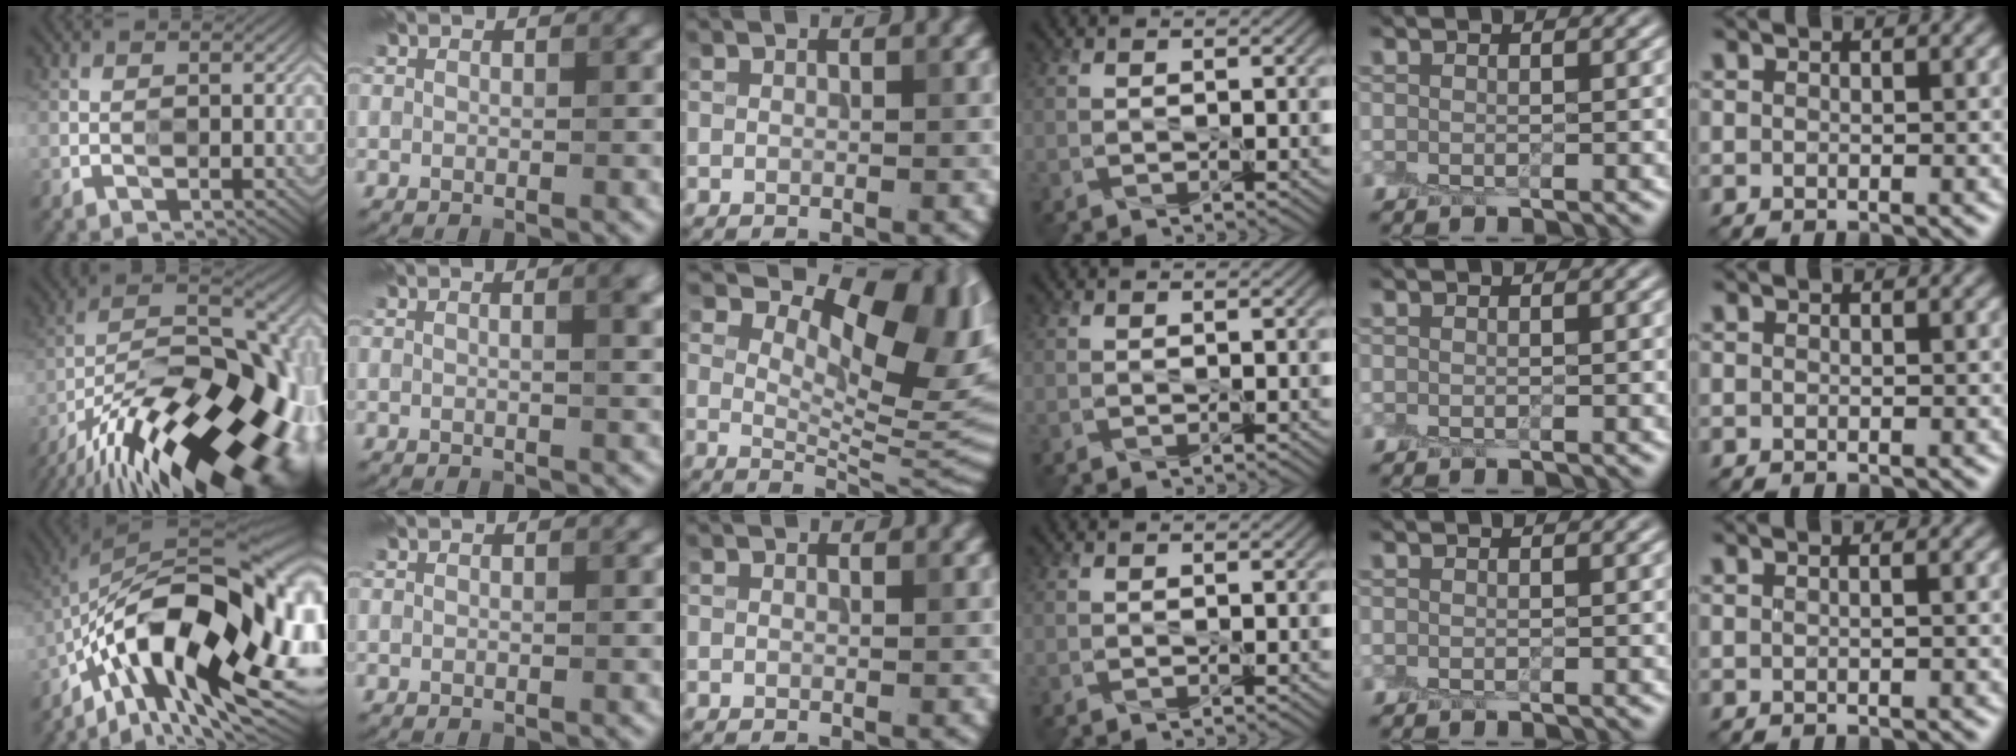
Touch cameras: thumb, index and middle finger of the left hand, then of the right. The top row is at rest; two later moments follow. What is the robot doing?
{"motion": "peel", "object": "cling film"}